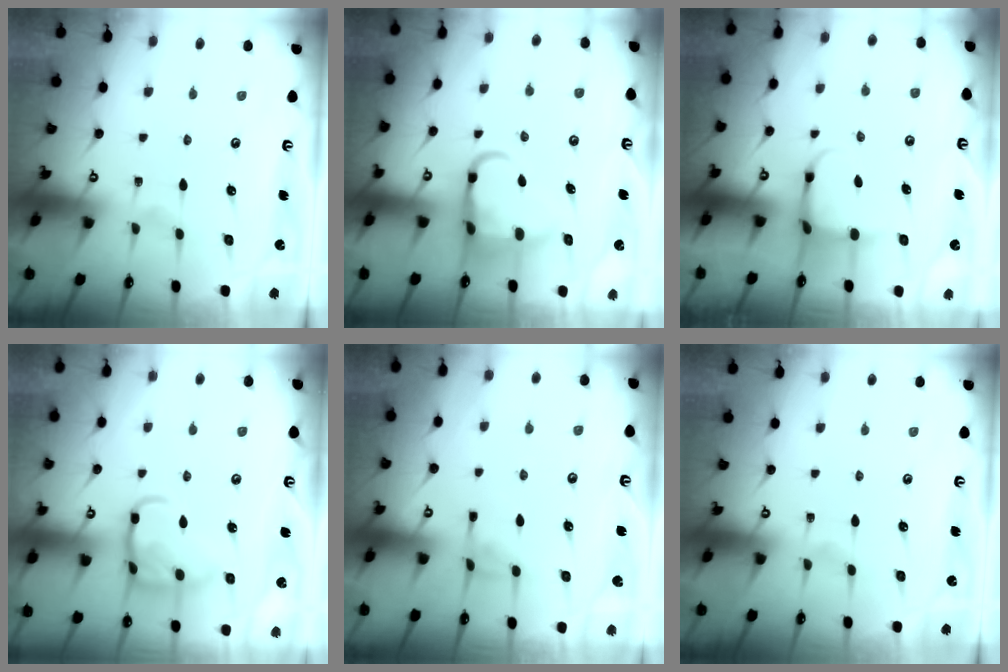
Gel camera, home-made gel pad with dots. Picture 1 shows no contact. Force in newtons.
{"total": 8.0, "press": 7.8, "slide": 1.6}
{"total": 4.5, "press": 4.4, "slide": 0.9}
{"total": 14.0, "press": 14.0, "slide": 1.2}
{"total": 5.2, "press": 5.1, "slide": 0.6}
{"total": 0.0}